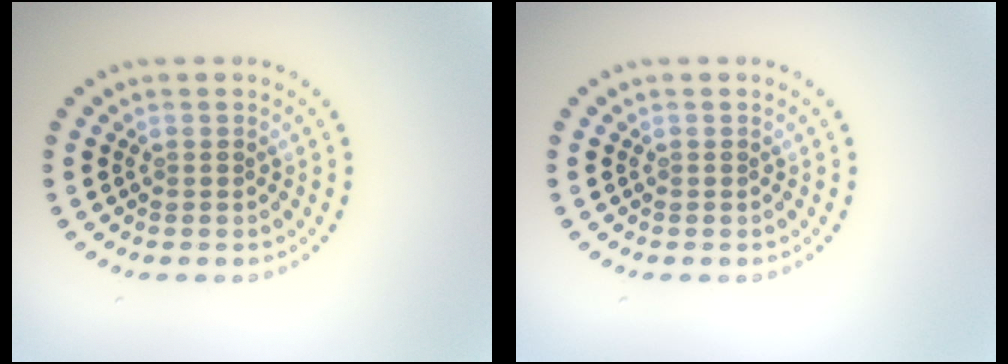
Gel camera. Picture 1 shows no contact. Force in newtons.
{"total": 0.0}